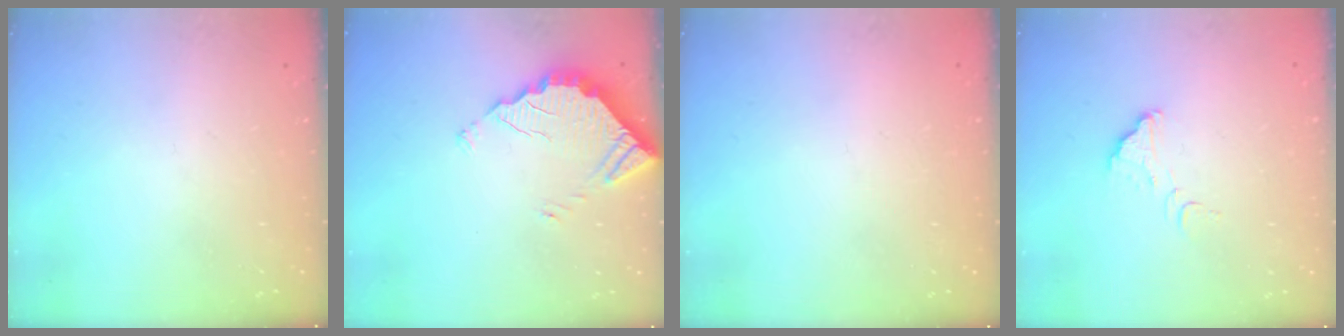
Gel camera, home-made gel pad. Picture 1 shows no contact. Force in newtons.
{"total": 3.4, "press": 3.4, "slide": 0.2}
{"total": 2.3, "press": 2.3, "slide": 0.1}
{"total": 2.7, "press": 2.7, "slide": 0.2}